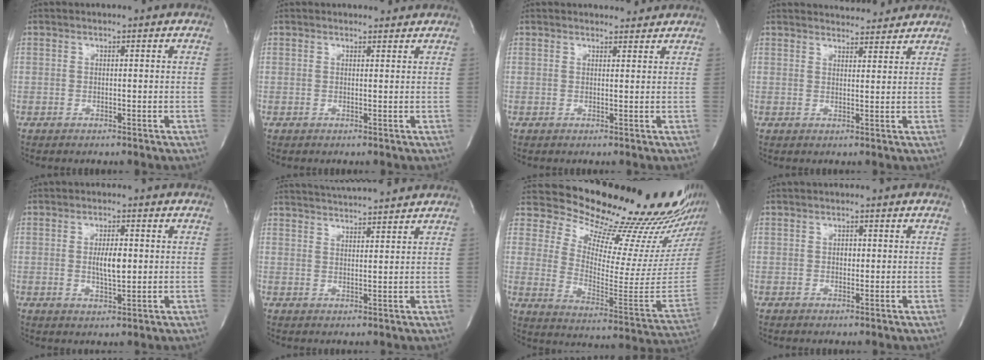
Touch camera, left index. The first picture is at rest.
{"total": 1.4, "force": [1.4, 0.3, -0.2], "torque": [-0.003, -0.003, 0.011]}
{"total": 2.5, "force": [2.5, 0.6, 0.0], "torque": [-0.002, 0.000, 0.025]}
{"total": 6.8, "force": [6.7, 1.2, 1.0], "torque": [-0.010, 0.006, 0.078]}
{"total": 4.0, "force": [-0.1, 1.1, 3.8], "torque": [-0.067, -0.006, -0.001]}
{"total": 10.9, "force": [10.3, 0.3, 3.7], "torque": [-0.068, 0.020, 0.146]}
{"total": 25.5, "force": [22.5, 4.4, 11.3], "torque": [-0.170, -0.097, 0.287]}
{"total": 0.8, "force": [-0.2, 0.6, 0.4], "torque": [-0.004, -0.001, -0.007]}